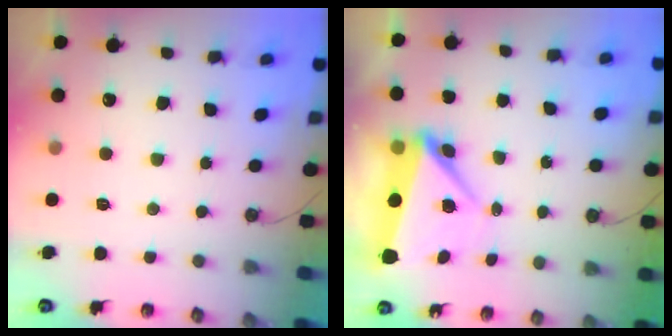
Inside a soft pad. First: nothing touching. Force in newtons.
{"total": 6.3, "press": 6.2, "slide": 1.1}